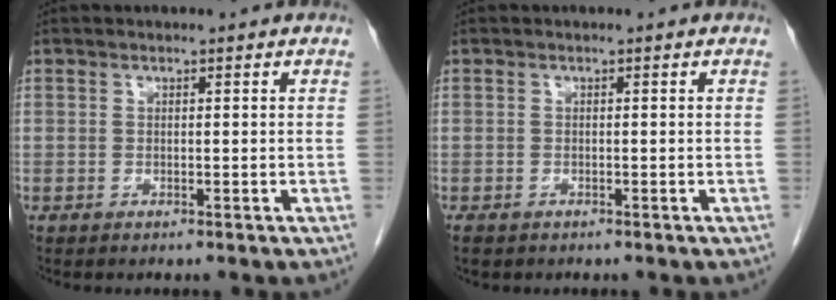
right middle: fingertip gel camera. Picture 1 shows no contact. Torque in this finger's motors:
{"motor_torque": [0.59, -0.50, 0.13, 0.03]}